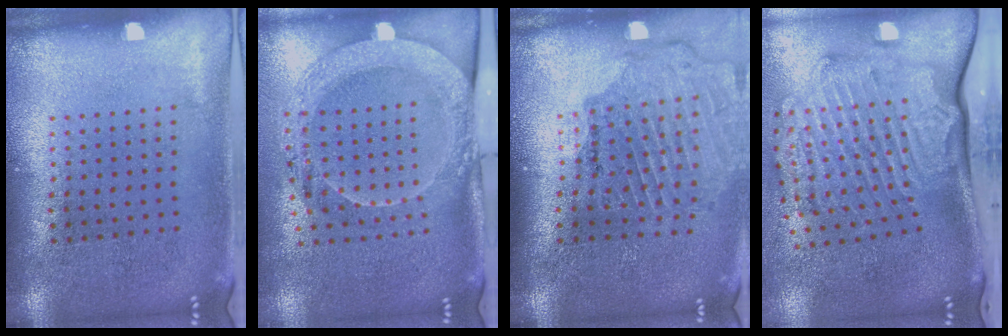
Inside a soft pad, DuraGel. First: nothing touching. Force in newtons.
{"total": 2.0, "press": 2.0, "slide": 0.2}
{"total": 1.6, "press": 1.6, "slide": 0.2}
{"total": 2.8, "press": 2.3, "slide": 1.7}